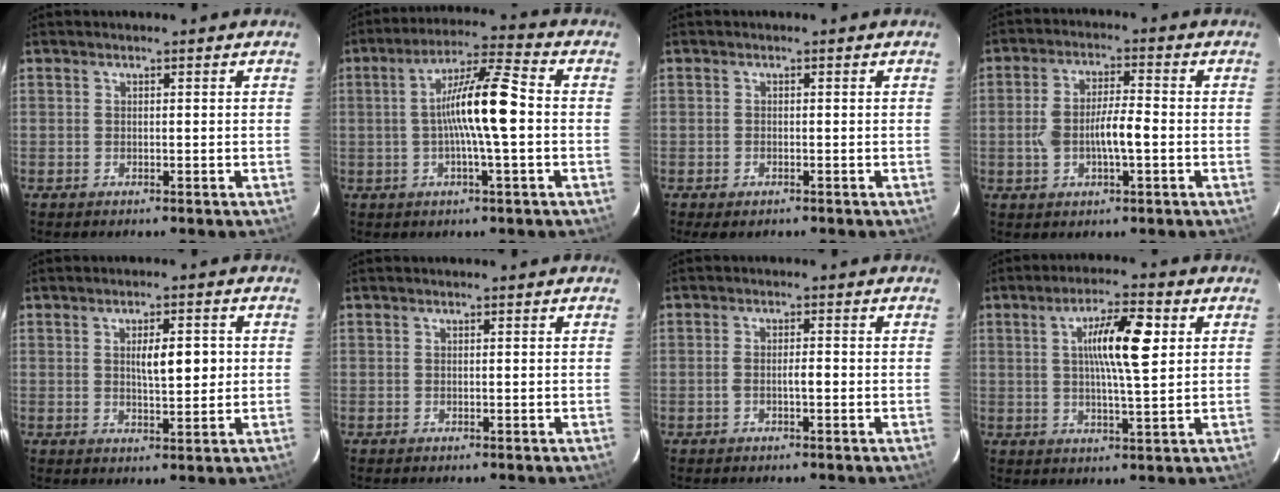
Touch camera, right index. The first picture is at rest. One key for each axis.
{"total": 10.9, "fx": -0.5, "fy": 0.4, "fz": 10.9, "tx": -0.196, "ty": 0.016, "tz": -0.015}
{"total": 1.8, "fx": -1.2, "fy": 0.9, "fz": 1.0, "tx": -0.016, "ty": -0.001, "tz": -0.009}
{"total": 7.2, "fx": -1.1, "fy": 2.0, "fz": 6.8, "tx": -0.135, "ty": 0.012, "tz": -0.019}
{"total": 5.5, "fx": 0.8, "fy": 1.5, "fz": 5.2, "tx": -0.081, "ty": 0.002, "tz": 0.015}
{"total": 0.0}
{"total": 2.2, "fx": -0.6, "fy": 0.4, "fz": 2.0, "tx": -0.037, "ty": 0.006, "tz": -0.012}
{"total": 9.5, "fx": 2.4, "fy": 1.1, "fz": 9.2, "tx": -0.159, "ty": 0.009, "tz": 0.040}